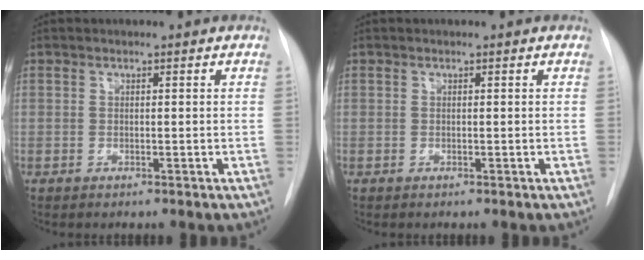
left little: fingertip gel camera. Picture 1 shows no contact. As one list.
[{"total": 0.0}]